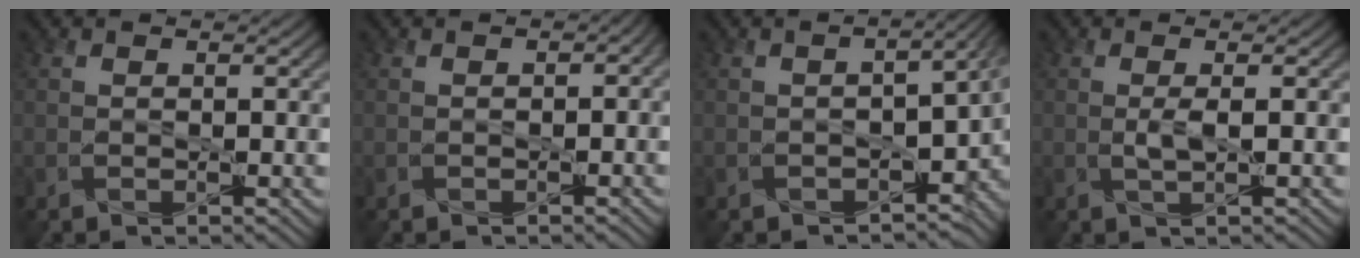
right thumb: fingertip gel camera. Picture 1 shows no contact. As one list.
[{"total": 1.4, "force": [-0.3, 1.0, 0.9], "torque": [-0.012, -0.008, -0.002]}, {"total": 7.7, "force": [-2.8, 4.3, 5.8], "torque": [-0.074, -0.038, -0.026]}, {"total": 1.7, "force": [0.1, 0.2, 1.7], "torque": [-0.038, 0.002, 0.001]}]